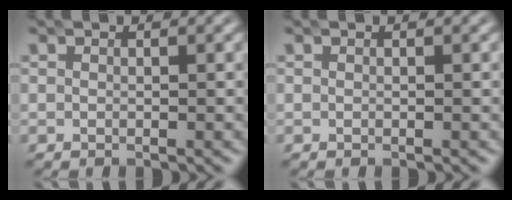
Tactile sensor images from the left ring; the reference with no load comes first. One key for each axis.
{"total": 0.0}